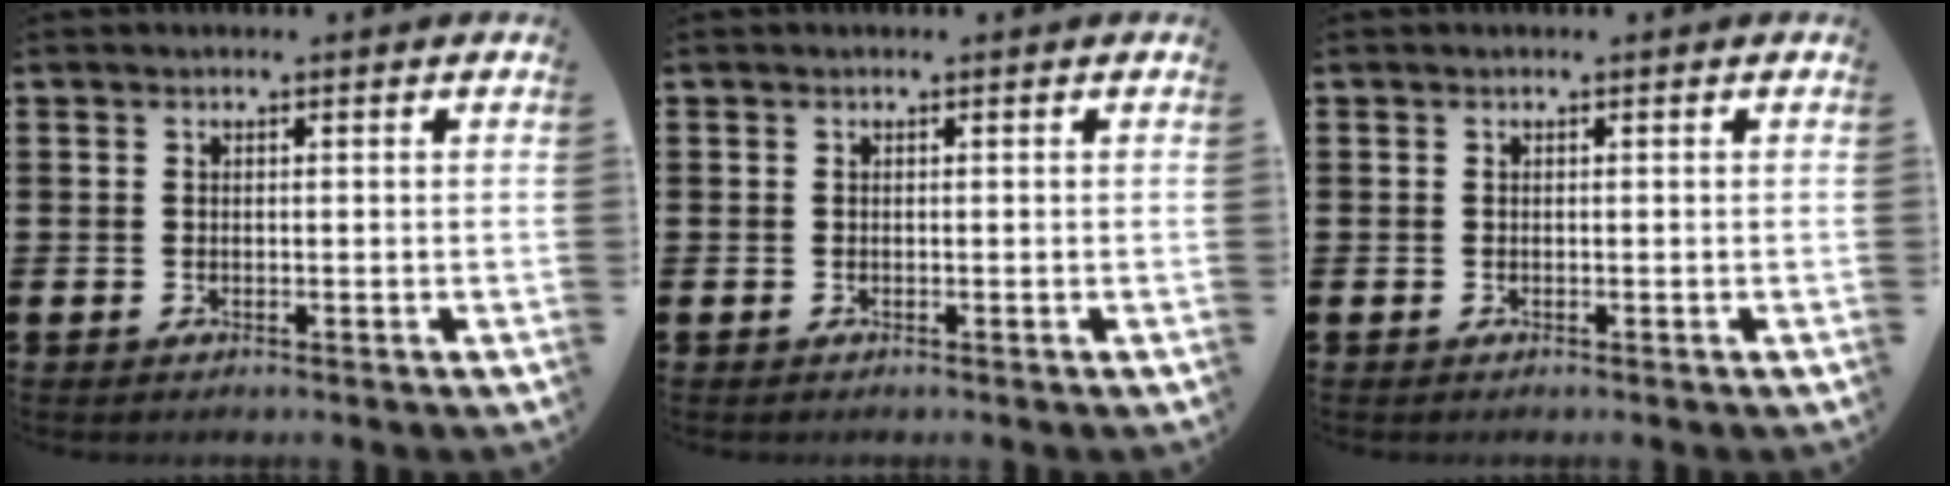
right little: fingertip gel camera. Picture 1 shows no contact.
{"total": 0.0}
{"total": 0.0}